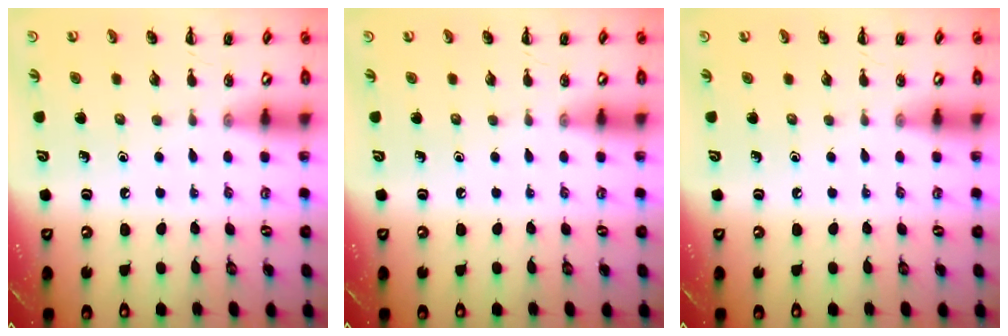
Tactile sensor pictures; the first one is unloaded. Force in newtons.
{"total": 0.0}
{"total": 0.0}